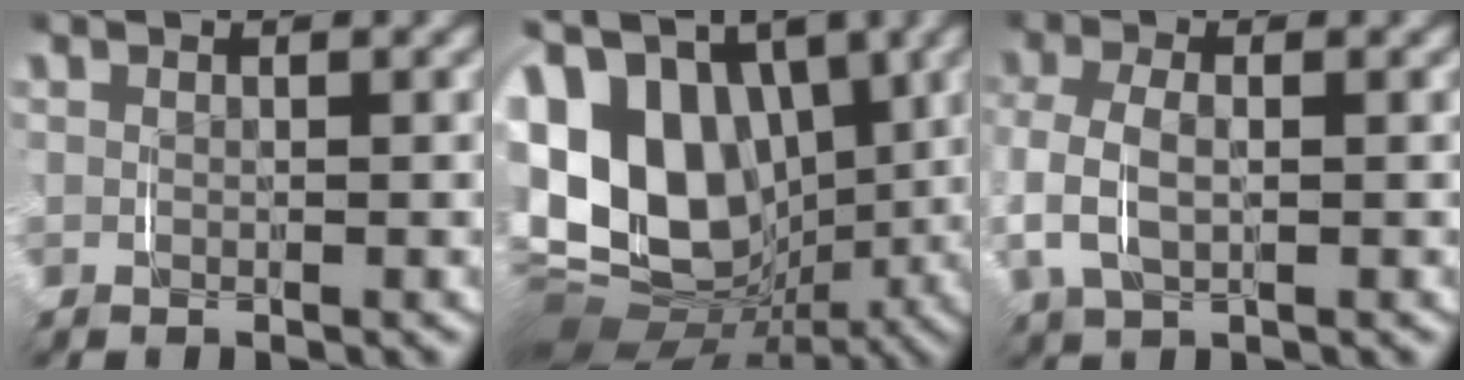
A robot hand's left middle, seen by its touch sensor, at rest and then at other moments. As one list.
[{"total": 21.0, "force": [0.4, 16.4, 13.1], "torque": [-0.289, -0.049, 0.018]}, {"total": 4.2, "force": [0.0, 2.6, 3.2], "torque": [-0.093, -0.001, 0.004]}]